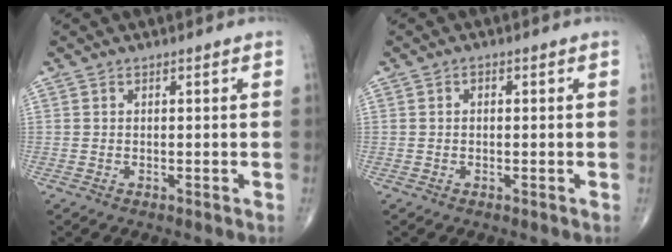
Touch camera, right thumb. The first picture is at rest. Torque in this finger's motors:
{"motor_torque": [-0.09, -0.17, 0.18, 0.05, -0.02]}